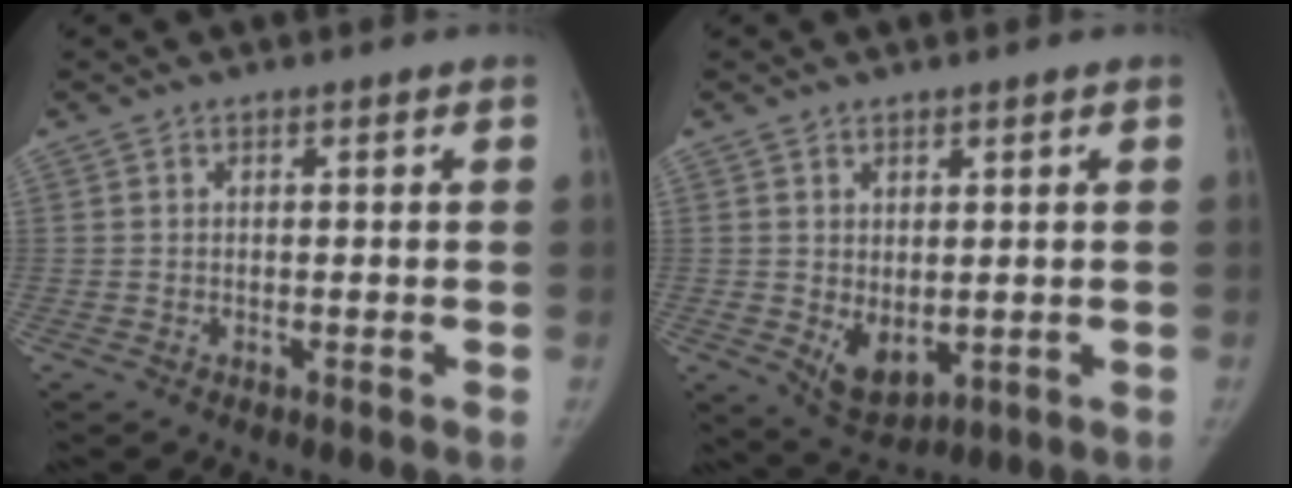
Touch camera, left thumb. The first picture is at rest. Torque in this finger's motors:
{"motor_torque": [0.75, 0.79, -0.08, -0.04, 0.18]}